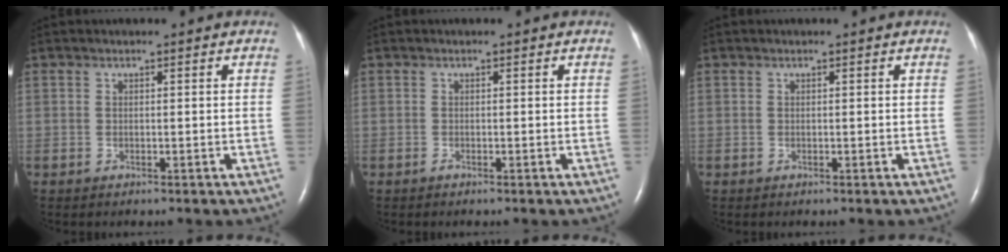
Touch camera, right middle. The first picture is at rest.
{"total": 0.0}
{"total": 0.0}